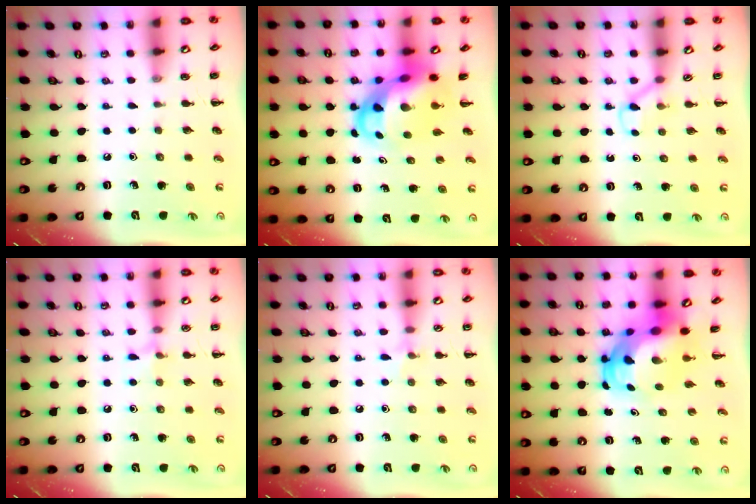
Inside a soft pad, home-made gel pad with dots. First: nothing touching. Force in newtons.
{"total": 7.9, "press": 7.6, "slide": 2.0}
{"total": 2.5, "press": 2.3, "slide": 0.9}
{"total": 5.6, "press": 5.4, "slide": 1.5}
{"total": 5.1, "press": 4.8, "slide": 1.8}
{"total": 7.9, "press": 7.5, "slide": 2.4}